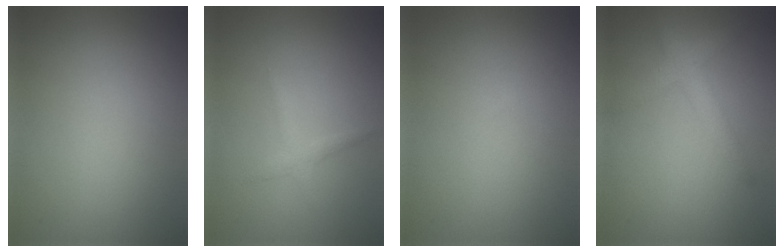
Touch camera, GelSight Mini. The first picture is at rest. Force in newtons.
{"total": 1.2, "press": 1.2, "slide": 0.1}
{"total": 0.0}
{"total": 2.9, "press": 2.9, "slide": 0.1}